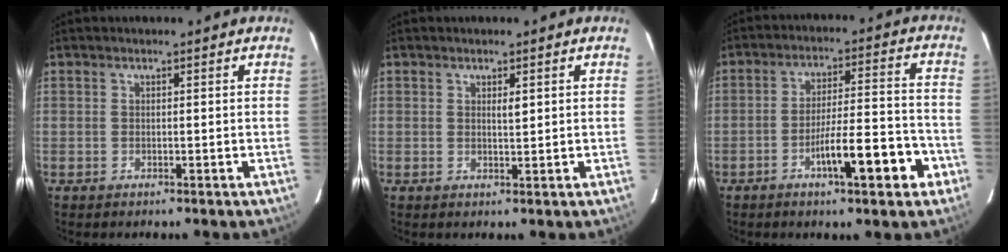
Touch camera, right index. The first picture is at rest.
{"total": 1.3, "force": [0.6, 0.3, 1.1], "torque": [-0.019, -0.003, 0.009]}
{"total": 10.8, "force": [-5.1, 1.6, 9.4], "torque": [-0.148, 0.014, -0.074]}